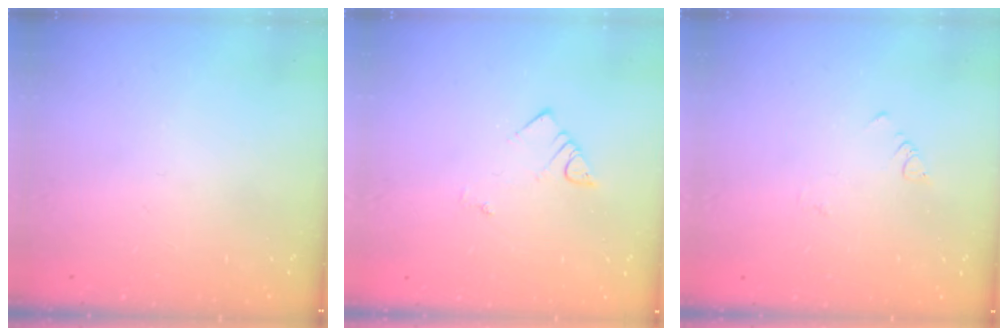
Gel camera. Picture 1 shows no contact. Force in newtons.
{"total": 2.8, "press": 2.8, "slide": 0.2}
{"total": 1.1, "press": 1.1, "slide": 0.3}